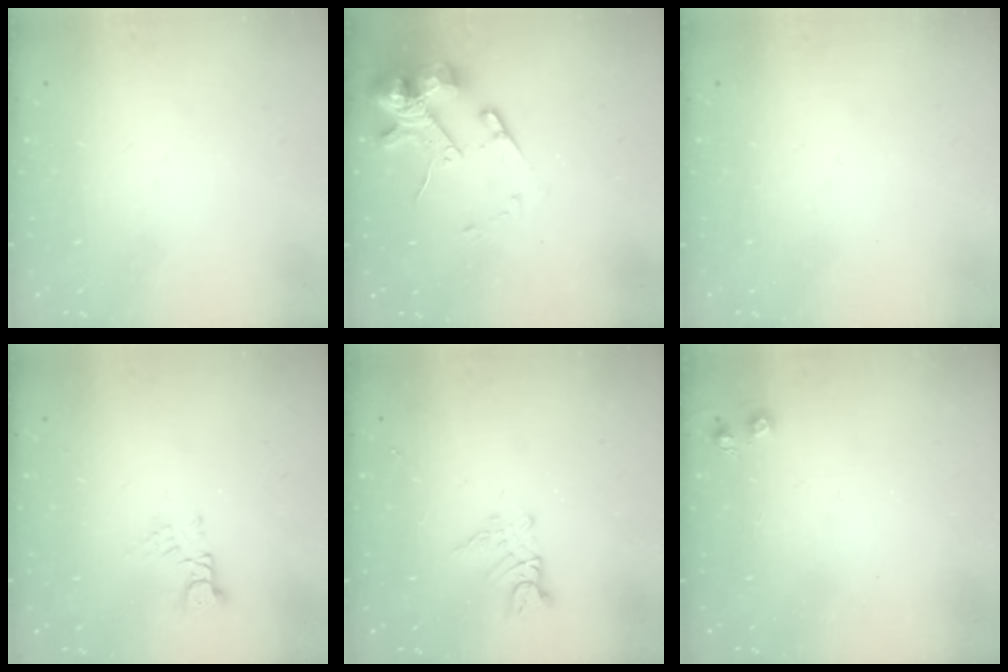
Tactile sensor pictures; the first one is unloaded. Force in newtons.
{"total": 14.8, "press": 14.6, "slide": 2.3}
{"total": 0.0}
{"total": 3.0, "press": 3.0, "slide": 0.4}
{"total": 3.6, "press": 3.6, "slide": 0.4}
{"total": 5.3, "press": 5.2, "slide": 0.7}